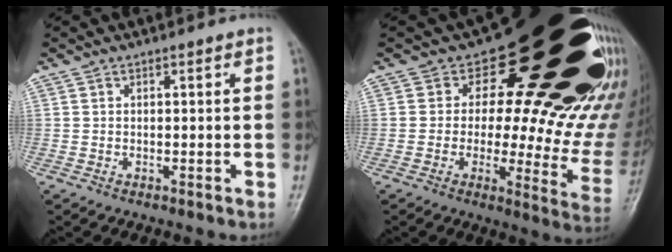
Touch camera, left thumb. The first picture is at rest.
{"total": 31.8, "force": [16.9, 14.2, 22.9], "torque": [-0.195, -0.072, 0.223]}